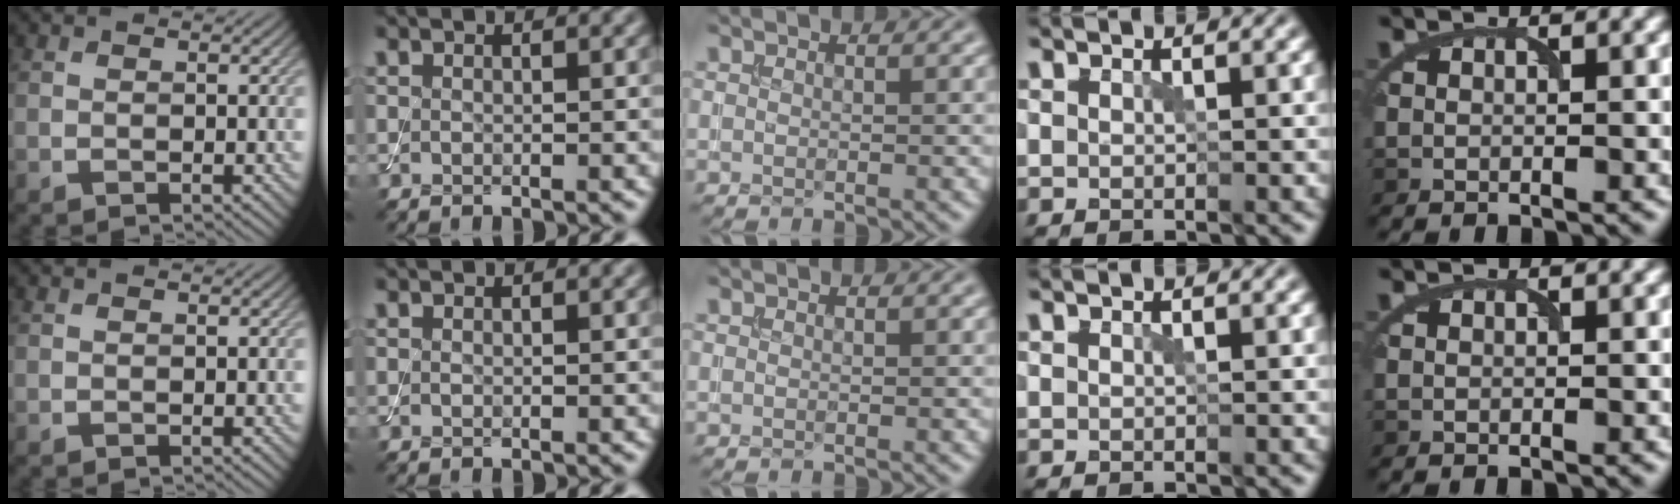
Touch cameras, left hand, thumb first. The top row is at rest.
{}